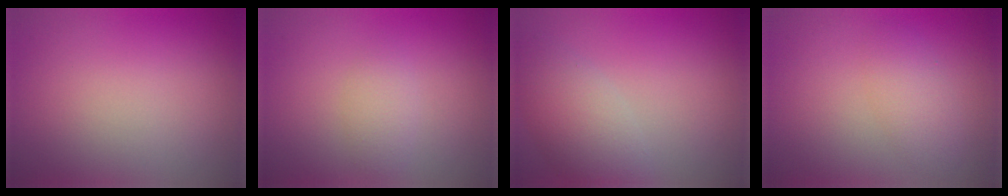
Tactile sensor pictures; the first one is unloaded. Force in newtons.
{"total": 1.5, "press": 1.5, "slide": 0.0}
{"total": 4.0, "press": 4.0, "slide": 0.3}
{"total": 2.4, "press": 2.4, "slide": 0.1}